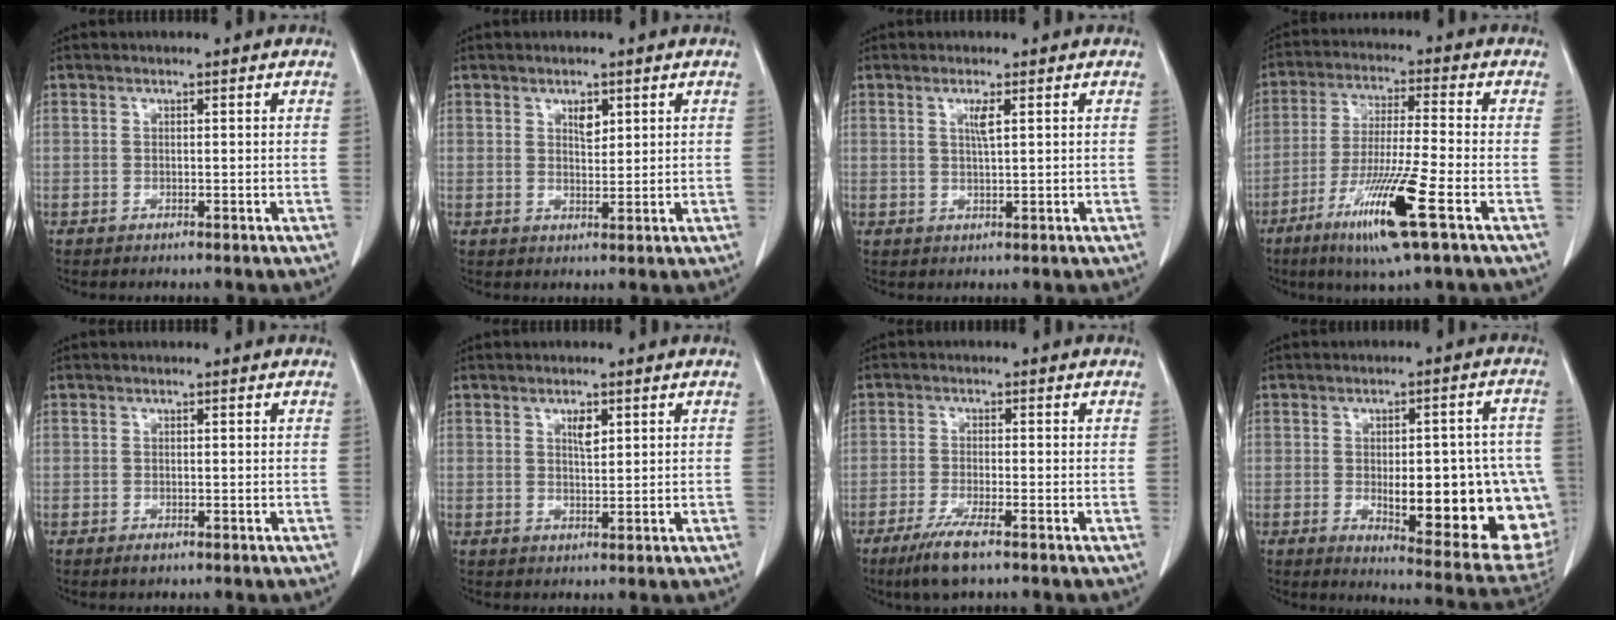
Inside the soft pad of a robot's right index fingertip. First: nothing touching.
{"total": 2.3, "force": [1.2, 1.1, 1.6], "torque": [-0.026, -0.004, 0.022]}
{"total": 2.0, "force": [0.8, 0.0, 1.9], "torque": [-0.040, -0.002, 0.015]}
{"total": 13.1, "force": [-6.2, -0.3, 11.6], "torque": [-0.227, -0.031, -0.115]}
{"total": 0.8, "force": [-0.5, 0.4, 0.5], "torque": [-0.006, 0.000, -0.005]}
{"total": 2.2, "force": [1.1, 0.8, 1.7], "torque": [-0.031, -0.003, 0.020]}
{"total": 5.5, "force": [-3.6, 0.4, 4.2], "torque": [-0.084, -0.014, -0.063]}
{"total": 21.2, "force": [-3.8, 6.2, 19.9], "torque": [-0.176, 0.011, -0.020]}